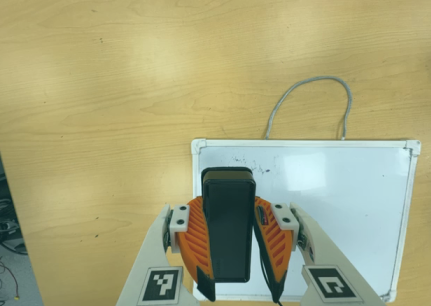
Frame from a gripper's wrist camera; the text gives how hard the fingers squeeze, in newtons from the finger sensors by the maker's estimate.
{"total": 9.3, "left": 7.5, "right": 11.0}